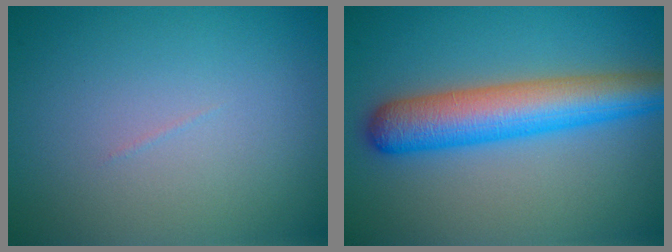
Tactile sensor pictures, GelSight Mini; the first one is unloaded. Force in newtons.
{"total": 6.8, "press": 6.8, "slide": 0.2}